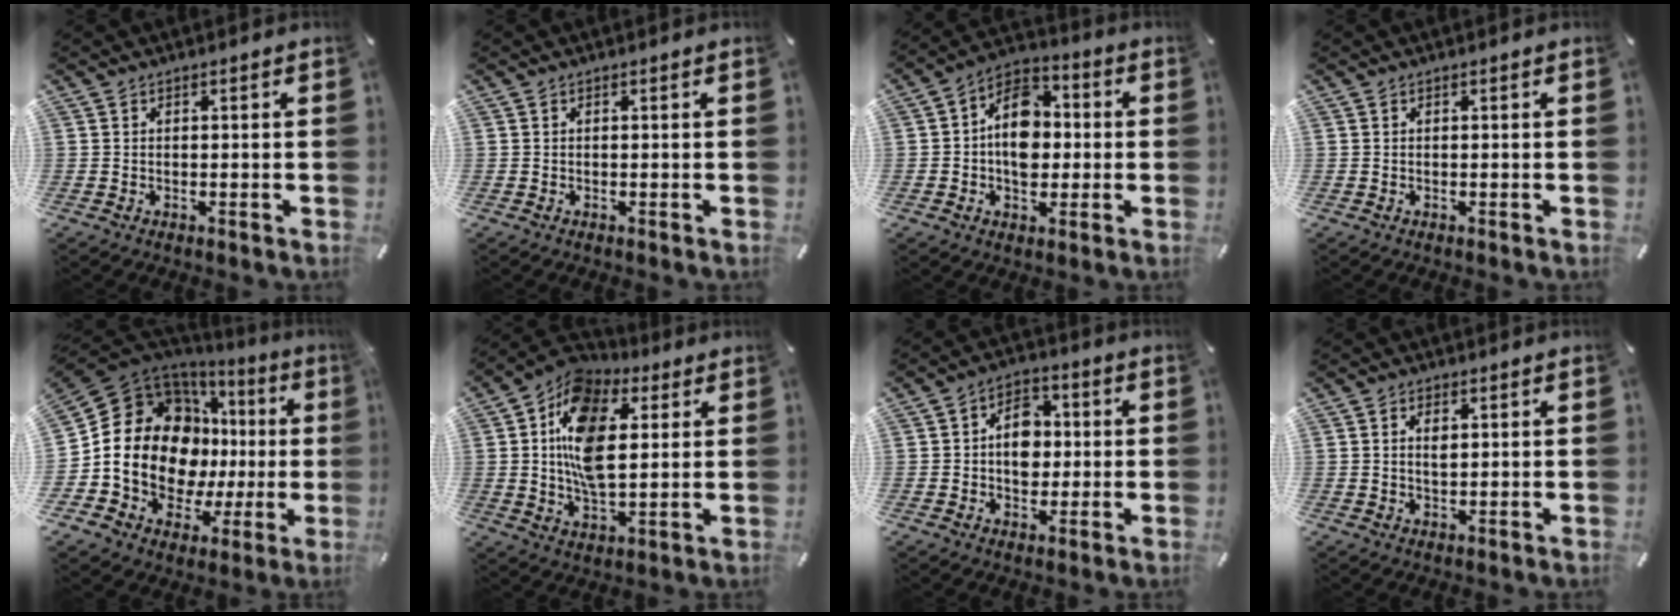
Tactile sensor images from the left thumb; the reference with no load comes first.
{"total": 0.0}
{"total": 11.4, "force": [-0.8, 8.7, 7.3], "torque": [-0.117, 0.014, -0.014]}
{"total": 0.0}
{"total": 20.4, "force": [2.5, 15.8, 12.7], "torque": [-0.237, -0.034, 0.050]}
{"total": 16.4, "force": [3.4, 10.2, 12.4], "torque": [-0.255, -0.002, 0.056]}
{"total": 8.3, "force": [-0.2, 6.5, 5.0], "torque": [-0.068, 0.008, -0.004]}
{"total": 2.7, "force": [0.7, 1.4, 2.2], "torque": [-0.040, 0.002, 0.010]}